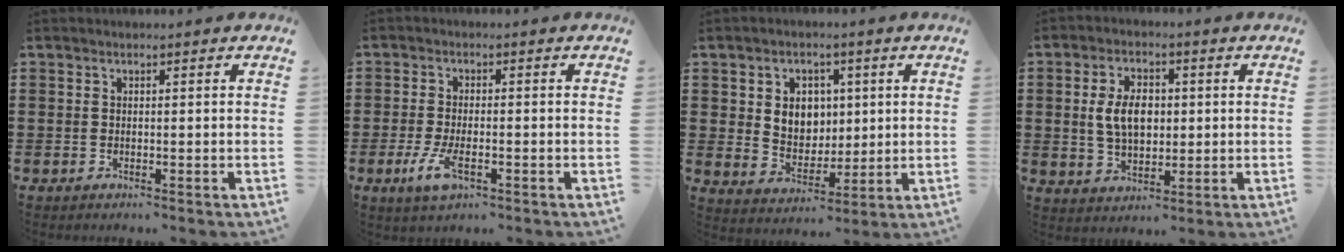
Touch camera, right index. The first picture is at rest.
{"total": 4.5, "force": [-1.6, 1.6, 3.9], "torque": [-0.094, -0.013, -0.035]}
{"total": 5.5, "force": [1.5, 4.9, 2.1], "torque": [-0.047, 0.009, 0.022]}
{"total": 6.6, "force": [0.5, 4.0, 5.2], "torque": [-0.114, 0.006, 0.002]}